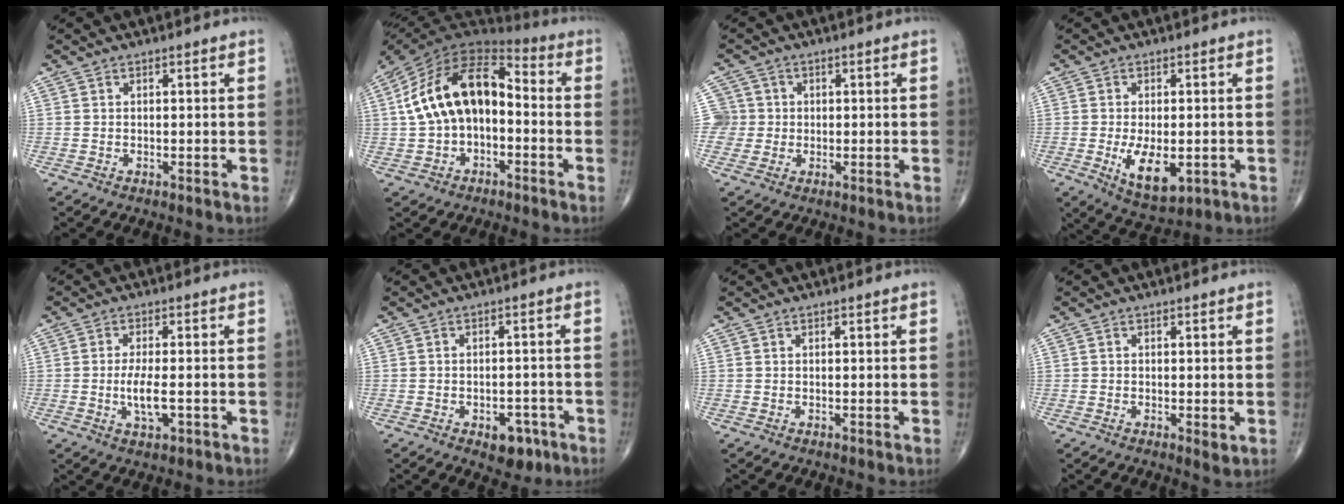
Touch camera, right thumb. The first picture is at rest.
{"total": 17.3, "force": [-0.3, 10.5, 13.7], "torque": [-0.229, 0.051, -0.017]}
{"total": 4.6, "force": [0.0, 4.6, -0.1], "torque": [0.032, 0.012, -0.004]}
{"total": 8.7, "force": [-2.0, 4.4, 7.3], "torque": [-0.113, -0.015, -0.021]}
{"total": 5.1, "force": [-1.1, 1.9, 4.6], "torque": [-0.090, -0.005, -0.021]}
{"total": 5.8, "force": [-3.0, 3.5, 3.5], "torque": [-0.025, 0.017, -0.035]}
{"total": 0.0}
{"total": 1.8, "force": [-0.3, 0.7, 1.6], "torque": [-0.025, -0.007, -0.007]}